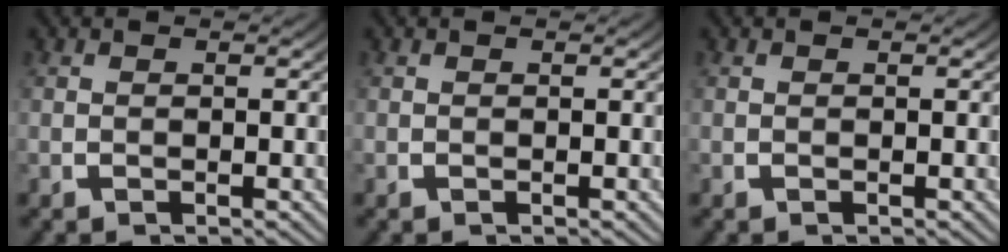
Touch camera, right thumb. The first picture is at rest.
{"total": 0.0}
{"total": 0.0}